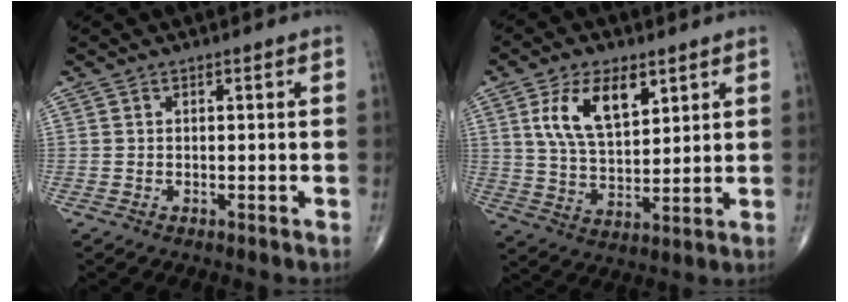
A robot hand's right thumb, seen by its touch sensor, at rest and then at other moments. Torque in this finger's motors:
{"motor_torque": [0.07, 0.25, 0.91, 0.42, 0.24]}